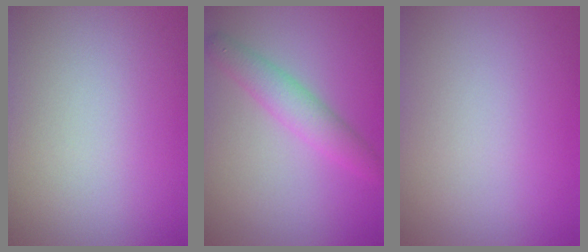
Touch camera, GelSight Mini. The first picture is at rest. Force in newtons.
{"total": 3.0, "press": 3.0, "slide": 0.1}
{"total": 0.0}